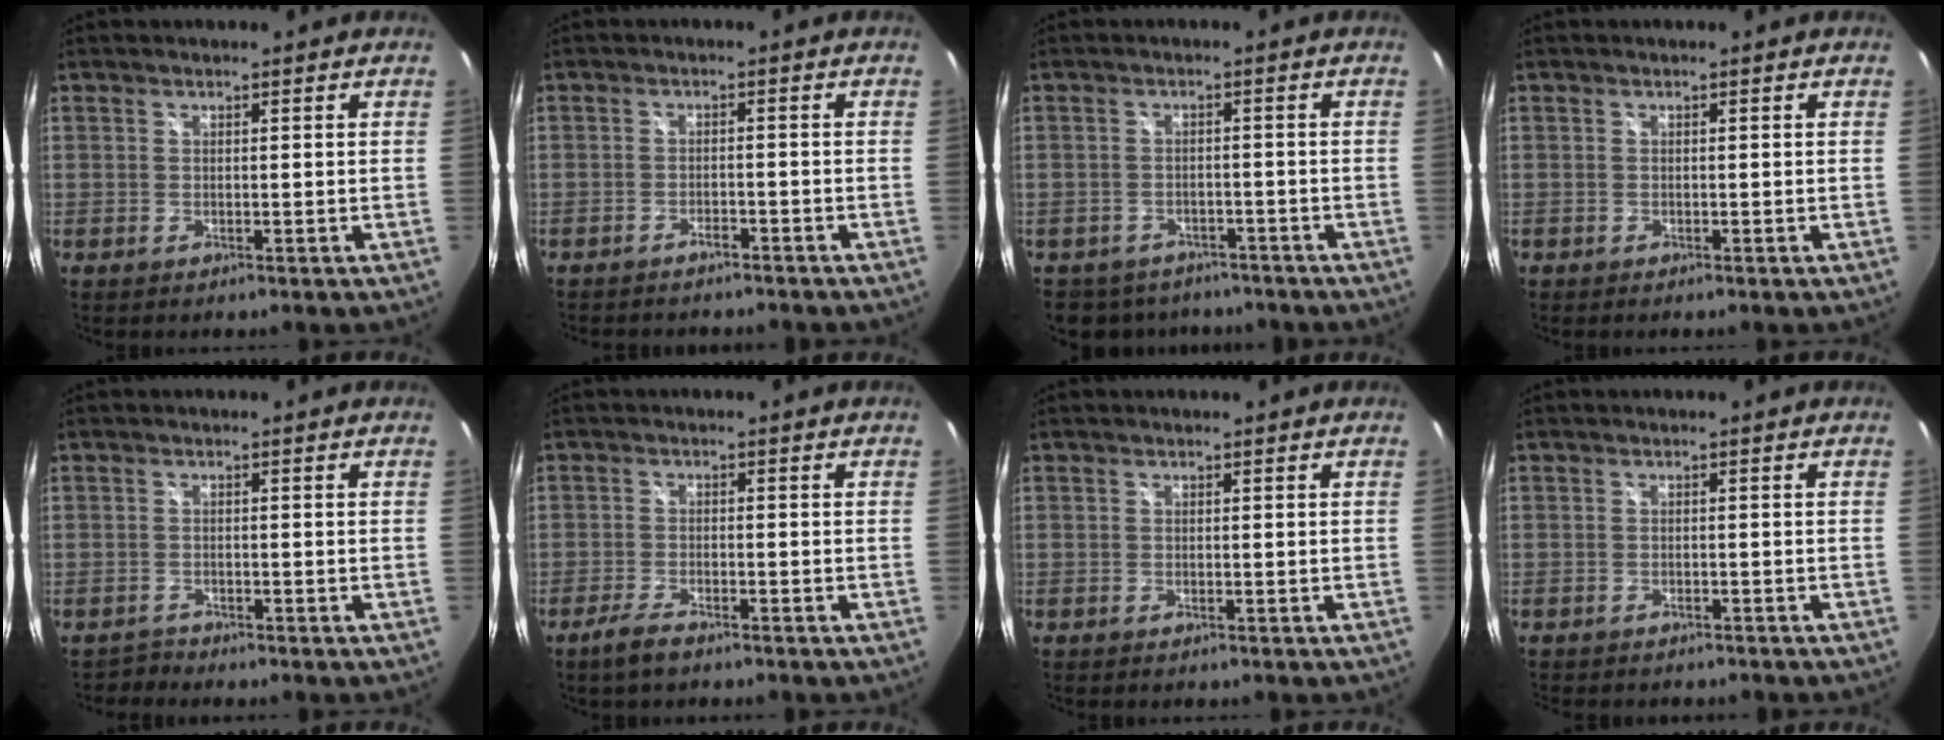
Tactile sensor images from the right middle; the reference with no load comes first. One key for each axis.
{"total": 4.2, "fx": -3.8, "fy": 1.3, "fz": 1.3, "tx": -0.041, "ty": -0.005, "tz": -0.056}
{"total": 8.9, "fx": -7.1, "fy": 5.0, "fz": 2.1, "tx": -0.055, "ty": 0.009, "tz": -0.093}
{"total": 0.0}
{"total": 1.5, "fx": -1.4, "fy": 0.4, "fz": -0.4, "tx": 0.004, "ty": 0.002, "tz": -0.027}
{"total": 3.9, "fx": -3.1, "fy": 0.9, "fz": 2.3, "tx": -0.065, "ty": -0.003, "tz": -0.061}
{"total": 0.0}
{"total": 3.6, "fx": -3.2, "fy": 1.1, "fz": 1.2, "tx": -0.029, "ty": -0.010, "tz": -0.044}